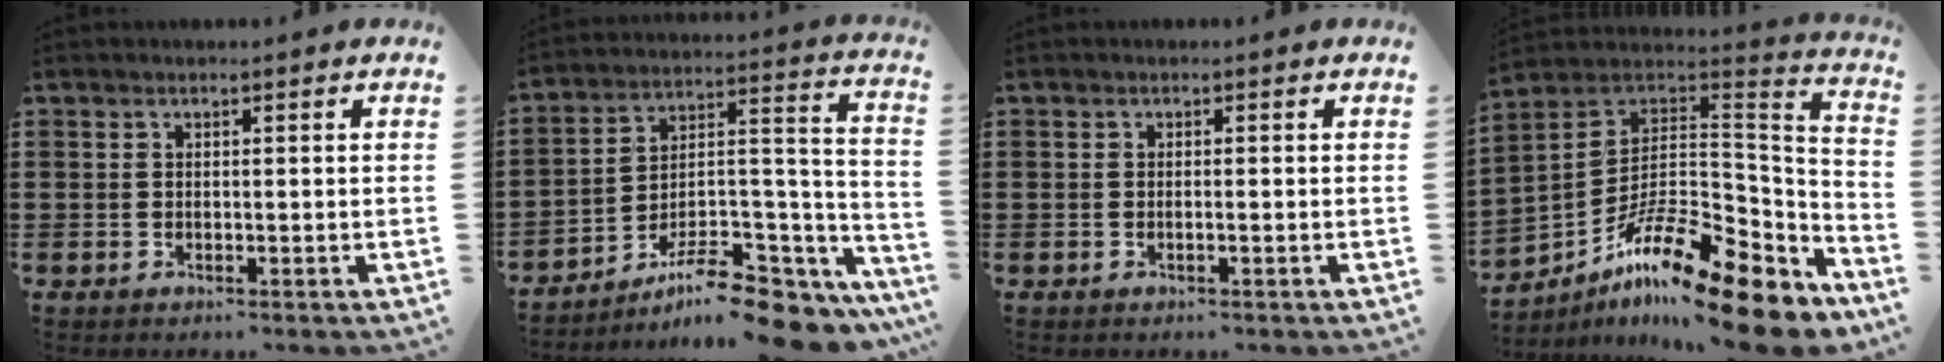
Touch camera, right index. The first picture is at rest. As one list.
[{"total": 10.4, "force": [-8.4, 2.7, 5.5], "torque": [-0.085, 0.019, -0.156]}, {"total": 0.6, "force": [-0.3, -0.2, 0.5], "torque": [-0.008, -0.003, -0.005]}, {"total": 18.6, "force": [-12.6, 4.4, 13.0], "torque": [-0.209, 0.033, -0.219]}]